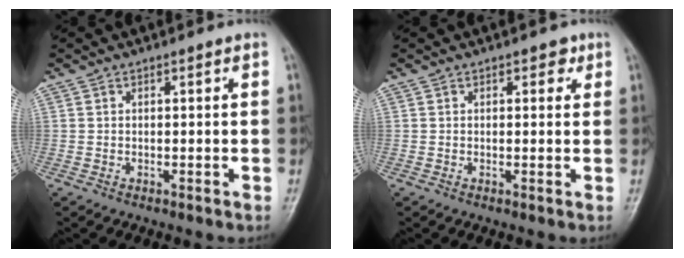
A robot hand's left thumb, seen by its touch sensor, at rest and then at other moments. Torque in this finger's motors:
{"motor_torque": [-0.10, 0.00, 0.01, -0.02, 0.00]}